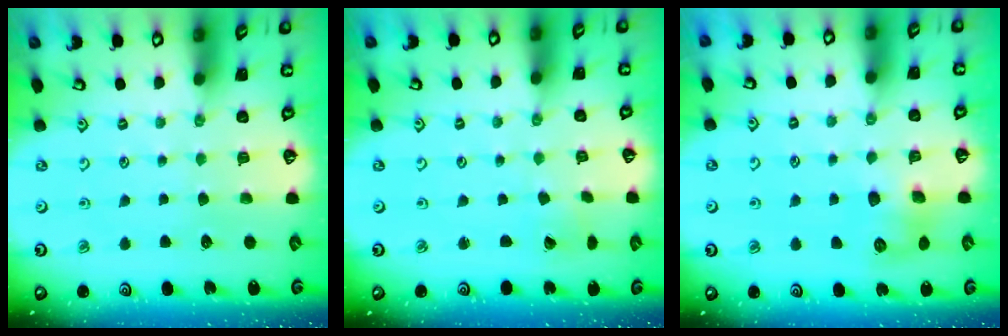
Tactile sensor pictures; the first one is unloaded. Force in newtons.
{"total": 0.0}
{"total": 8.8, "press": 8.7, "slide": 1.0}